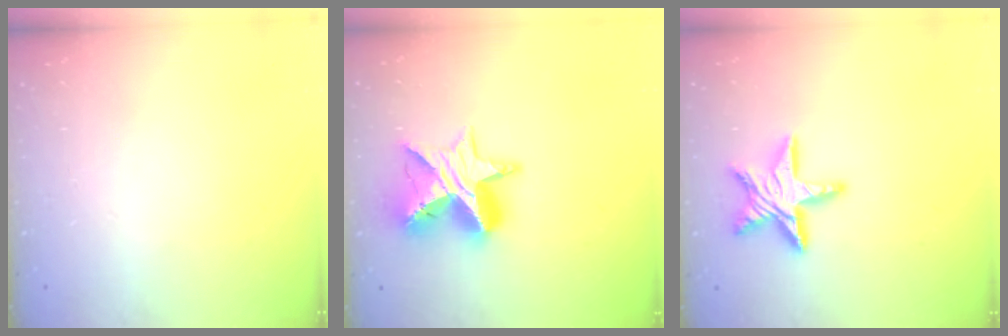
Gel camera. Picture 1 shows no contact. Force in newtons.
{"total": 12.9, "press": 12.9, "slide": 0.8}
{"total": 13.9, "press": 13.9, "slide": 1.1}